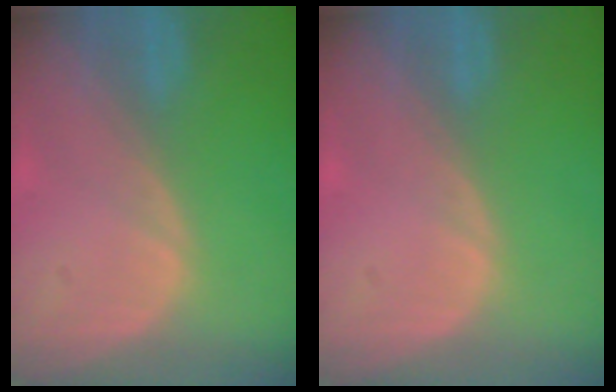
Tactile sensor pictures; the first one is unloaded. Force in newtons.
{"total": 0.0}